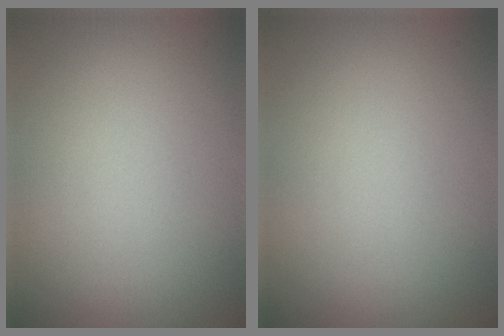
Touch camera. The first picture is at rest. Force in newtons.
{"total": 0.0}